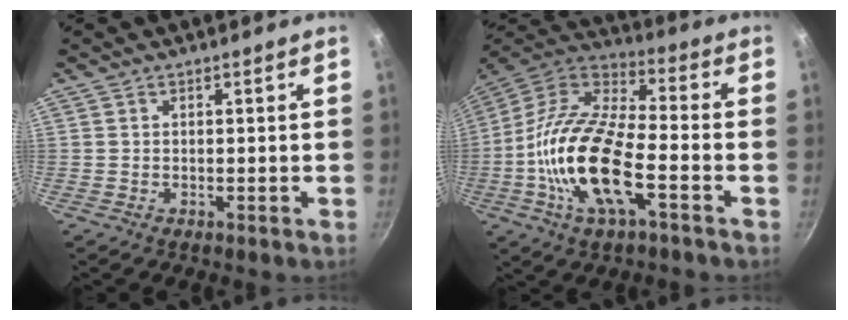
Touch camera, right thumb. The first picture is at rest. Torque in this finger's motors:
{"motor_torque": [0.01, 1.12, 2.13, -0.64, 0.66]}